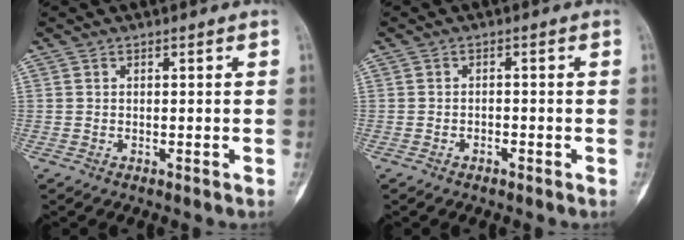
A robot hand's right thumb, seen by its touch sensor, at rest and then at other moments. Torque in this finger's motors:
{"motor_torque": [-0.22, 0.13, -0.04, 0.14, 0.00]}